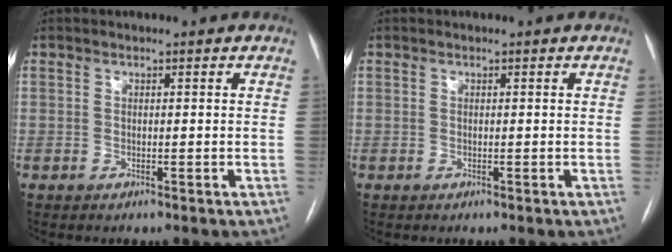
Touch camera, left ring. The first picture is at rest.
{"total": 0.0}